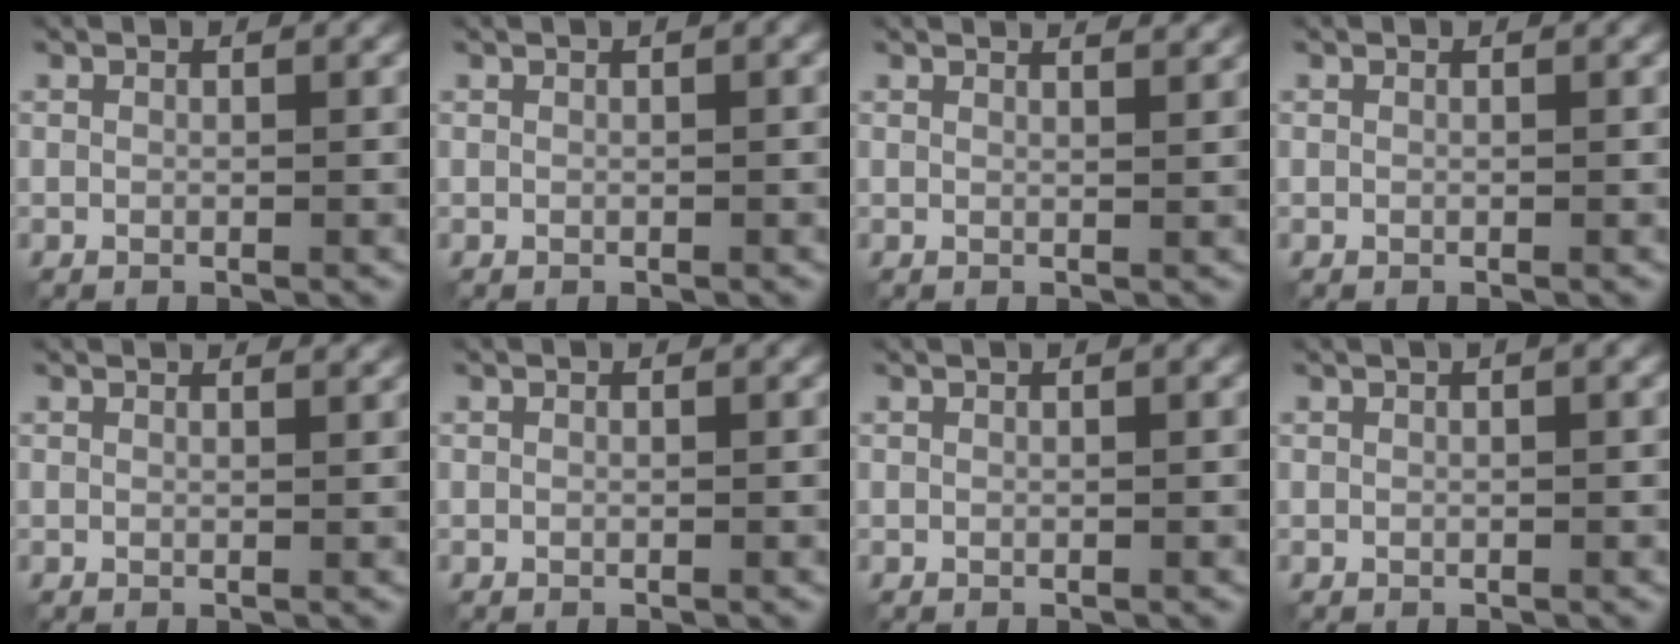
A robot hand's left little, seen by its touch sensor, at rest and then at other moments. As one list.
[{"total": 0.8, "force": [0.3, 0.1, 0.7], "torque": [-0.010, 0.009, 0.005]}, {"total": 3.4, "force": [2.8, 1.1, 1.5], "torque": [0.002, 0.015, 0.010]}, {"total": 0.0}, {"total": 2.3, "force": [2.0, 0.6, 0.9], "torque": [-0.008, 0.006, 0.013]}, {"total": 0.0}, {"total": 1.1, "force": [0.6, 0.3, 0.8], "torque": [-0.009, 0.006, 0.004]}, {"total": 1.2, "force": [0.6, 0.2, 1.0], "torque": [-0.016, 0.007, 0.005]}]